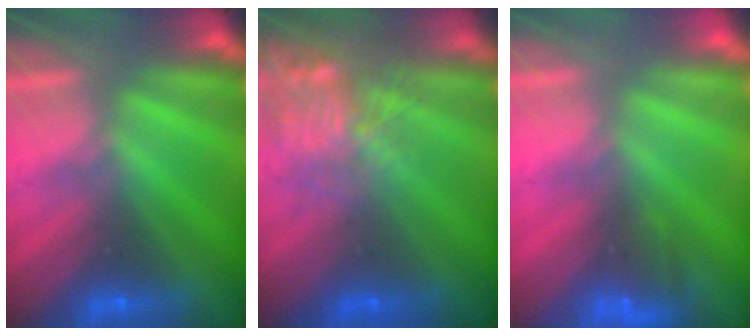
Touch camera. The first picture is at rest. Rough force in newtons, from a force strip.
{"total": 7.4}
{"total": 4.5}